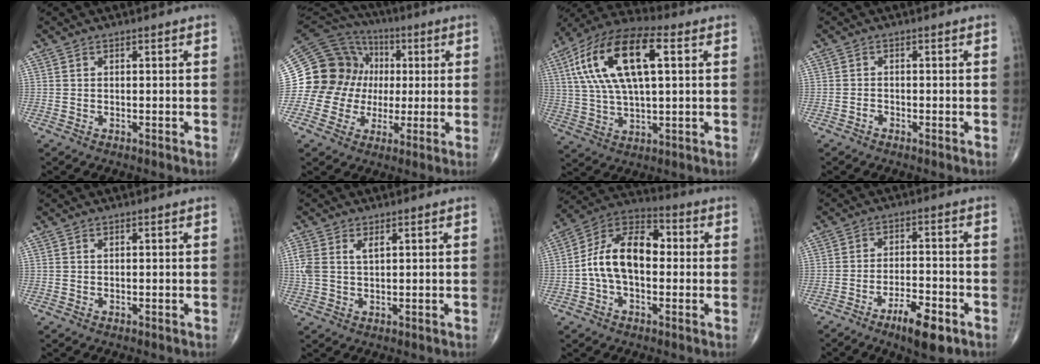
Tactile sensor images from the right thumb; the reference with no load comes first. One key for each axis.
{"total": 17.1, "fx": 0.8, "fy": 16.1, "fz": 5.7, "tx": -0.074, "ty": 0.053, "tz": 0.017}
{"total": 19.8, "fx": 5.3, "fy": 8.3, "fz": 17.2, "tx": -0.330, "ty": 0.020, "tz": 0.087}
{"total": 0.8, "fx": -0.6, "fy": 0.4, "fz": 0.3, "tx": -0.004, "ty": 0.001, "tz": -0.016}
{"total": 0.0}
{"total": 4.3, "fx": 1.5, "fy": 2.1, "fz": 3.4, "tx": -0.086, "ty": 0.011, "tz": 0.036}
{"total": 13.8, "fx": -0.3, "fy": 8.3, "fz": 11.1, "tx": -0.185, "ty": 0.040, "tz": -0.019}
{"total": 8.6, "fx": -4.9, "fy": 2.6, "fz": 6.5, "tx": -0.106, "ty": 0.023, "tz": -0.076}